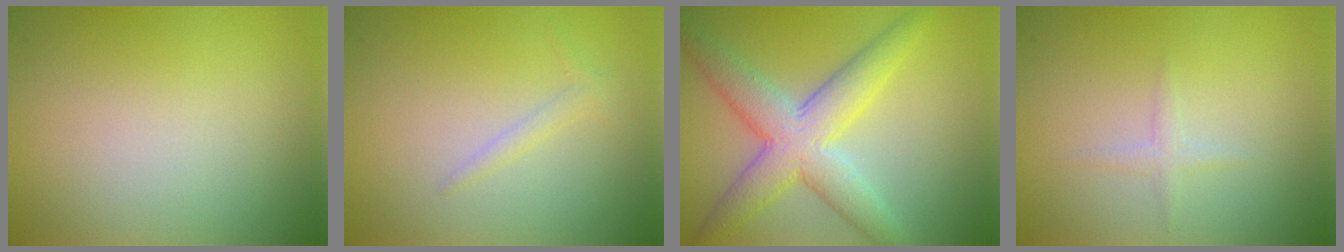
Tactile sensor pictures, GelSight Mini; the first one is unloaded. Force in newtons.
{"total": 1.0, "press": 1.0, "slide": 0.1}
{"total": 6.5, "press": 6.5, "slide": 0.3}
{"total": 0.9, "press": 0.9, "slide": 0.0}